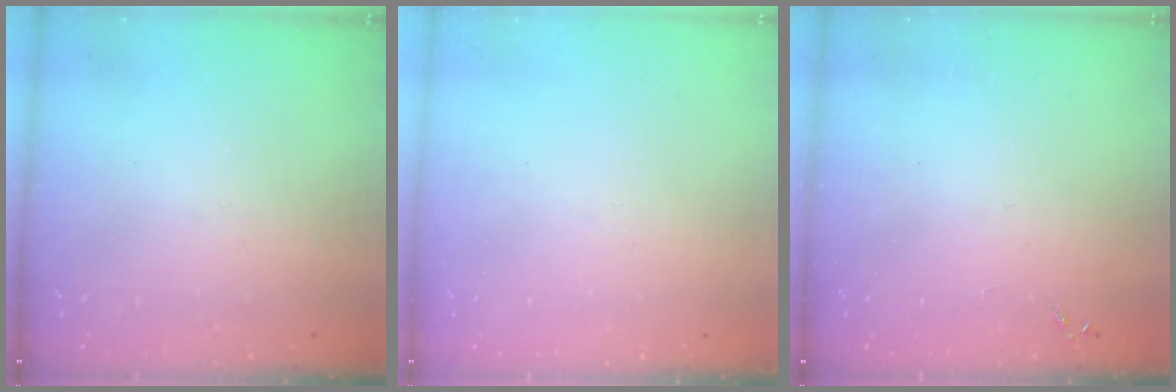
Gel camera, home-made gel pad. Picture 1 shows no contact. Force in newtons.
{"total": 0.0}
{"total": 0.0}